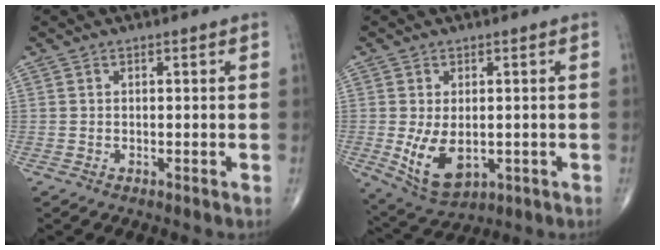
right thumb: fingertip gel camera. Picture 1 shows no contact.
{"total": 9.0, "force": [-1.3, 5.3, 7.2], "torque": [-0.123, -0.015, -0.006]}